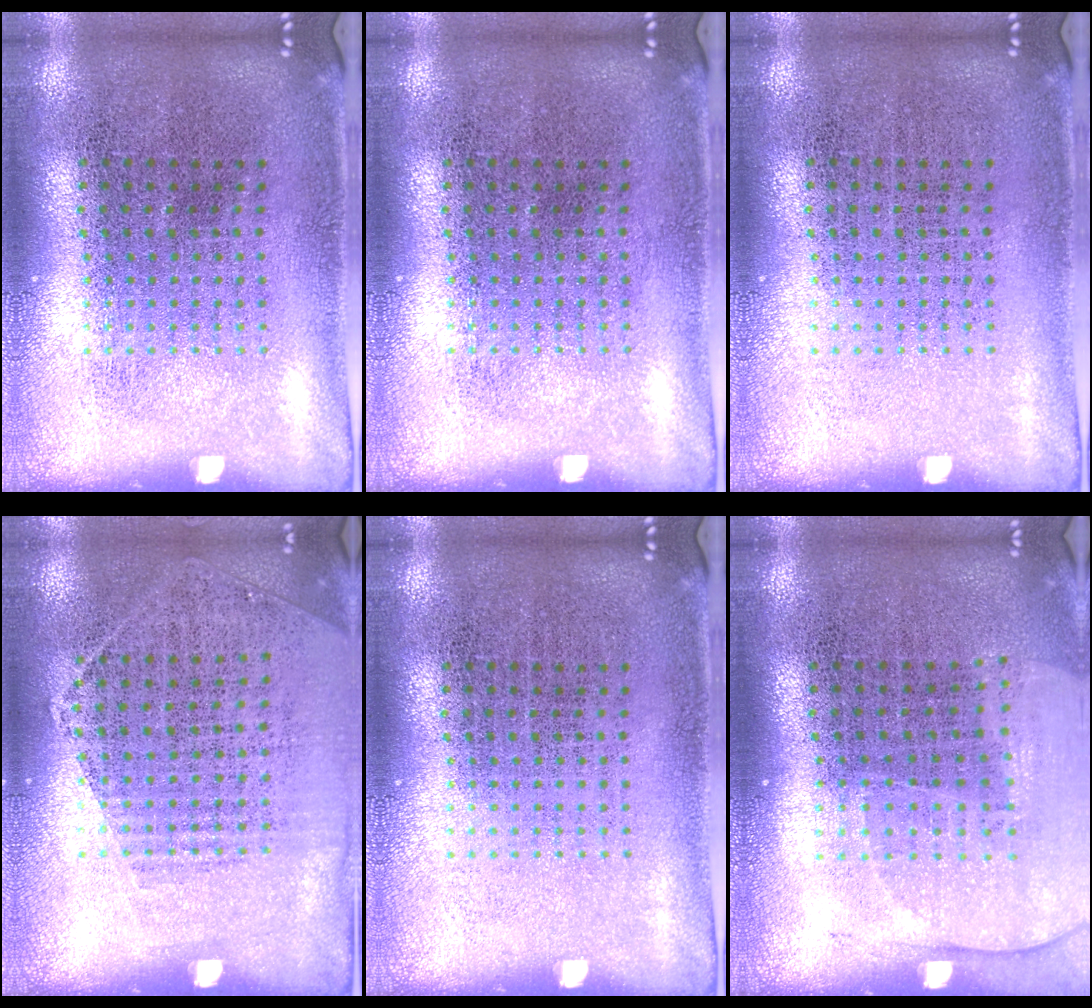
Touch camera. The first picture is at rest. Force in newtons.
{"total": 0.0}
{"total": 0.0}
{"total": 1.2, "press": 1.0, "slide": 0.7}
{"total": 0.0}
{"total": 1.4, "press": 1.3, "slide": 0.5}